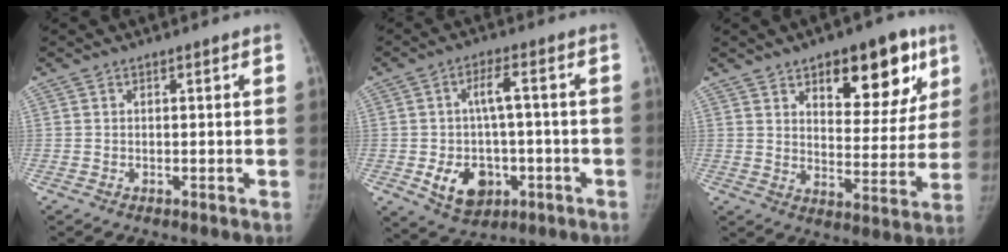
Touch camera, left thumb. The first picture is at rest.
{"total": 11.1, "force": [-2.8, 7.2, 7.9], "torque": [-0.111, 0.019, -0.035]}
{"total": 17.5, "force": [9.2, 8.5, 12.2], "torque": [-0.103, -0.043, 0.131]}